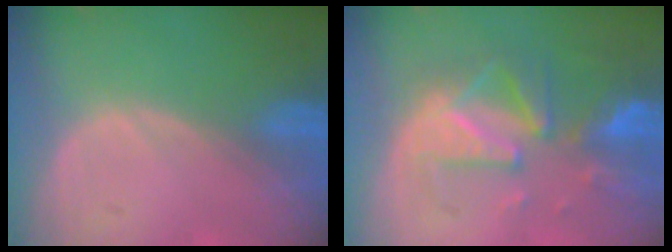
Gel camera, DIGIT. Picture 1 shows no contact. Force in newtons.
{"total": 10.0, "press": 8.9, "slide": 4.6}